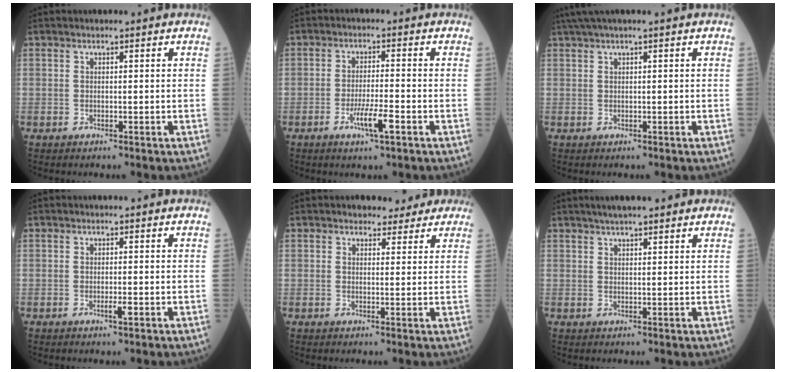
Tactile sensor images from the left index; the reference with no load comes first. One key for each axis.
{"total": 4.8, "fx": -2.3, "fy": 0.2, "fz": 4.2, "tx": -0.082, "ty": -0.007, "tz": -0.041}
{"total": 2.3, "fx": 1.6, "fy": -0.5, "fz": 1.7, "tx": -0.041, "ty": 0.020, "tz": 0.037}
{"total": 1.2, "fx": -0.5, "fy": 0.1, "fz": 1.0, "tx": -0.021, "ty": -0.002, "tz": -0.006}
{"total": 4.0, "fx": 3.4, "fy": 2.2, "fz": 0.7, "tx": 0.002, "ty": 0.010, "tz": 0.033}
{"total": 6.0, "fx": 4.7, "fy": 1.0, "fz": 3.5, "tx": -0.048, "ty": 0.030, "tz": 0.071}